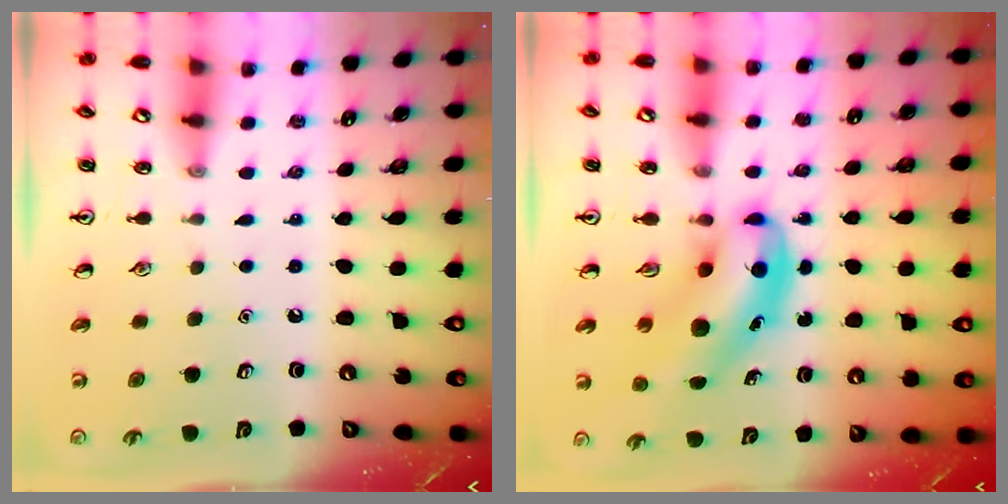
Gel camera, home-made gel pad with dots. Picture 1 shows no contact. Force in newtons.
{"total": 8.2, "press": 7.8, "slide": 2.4}